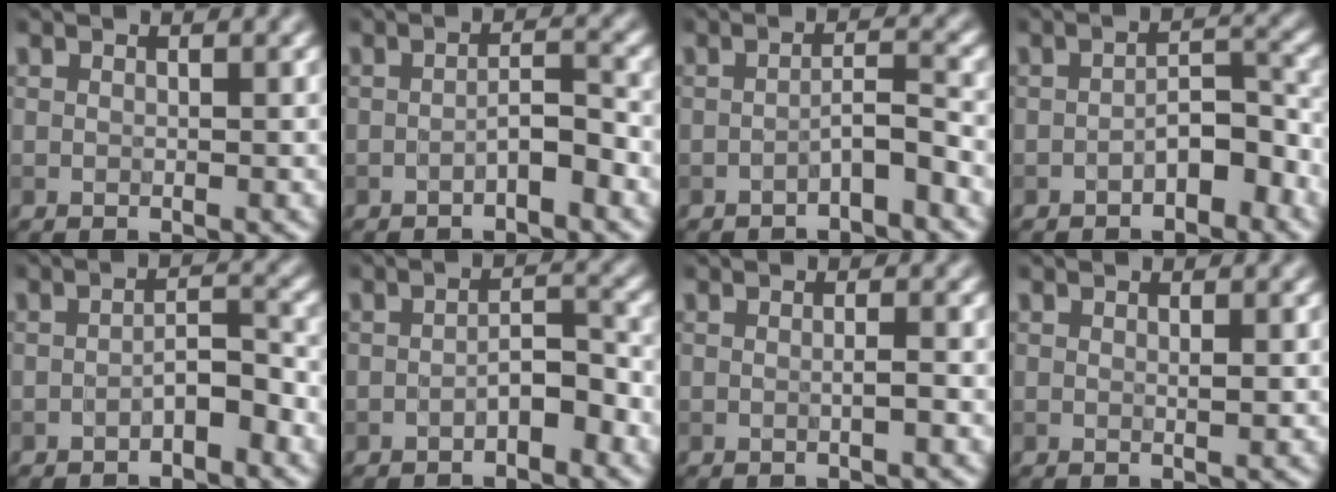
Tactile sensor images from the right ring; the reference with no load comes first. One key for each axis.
{"total": 2.0, "fx": -1.1, "fy": 0.5, "fz": 1.6, "tx": -0.028, "ty": 0.008, "tz": -0.022}
{"total": 2.1, "fx": -1.4, "fy": 0.3, "fz": 1.5, "tx": -0.025, "ty": 0.011, "tz": -0.028}
{"total": 3.2, "fx": -1.7, "fy": 1.4, "fz": 2.3, "tx": -0.033, "ty": 0.013, "tz": -0.028}
{"total": 2.3, "fx": -1.3, "fy": 0.8, "fz": 1.7, "tx": -0.027, "ty": 0.010, "tz": -0.024}
{"total": 2.5, "fx": -1.3, "fy": 0.9, "fz": 1.9, "tx": -0.028, "ty": 0.010, "tz": -0.023}
{"total": 1.0, "fx": -0.2, "fy": 0.2, "fz": 0.9, "tx": -0.012, "ty": -0.001, "tz": -0.006}
{"total": 0.5, "fx": 0.2, "fy": 0.1, "fz": 0.5, "tx": -0.005, "ty": 0.001, "tz": 0.004}